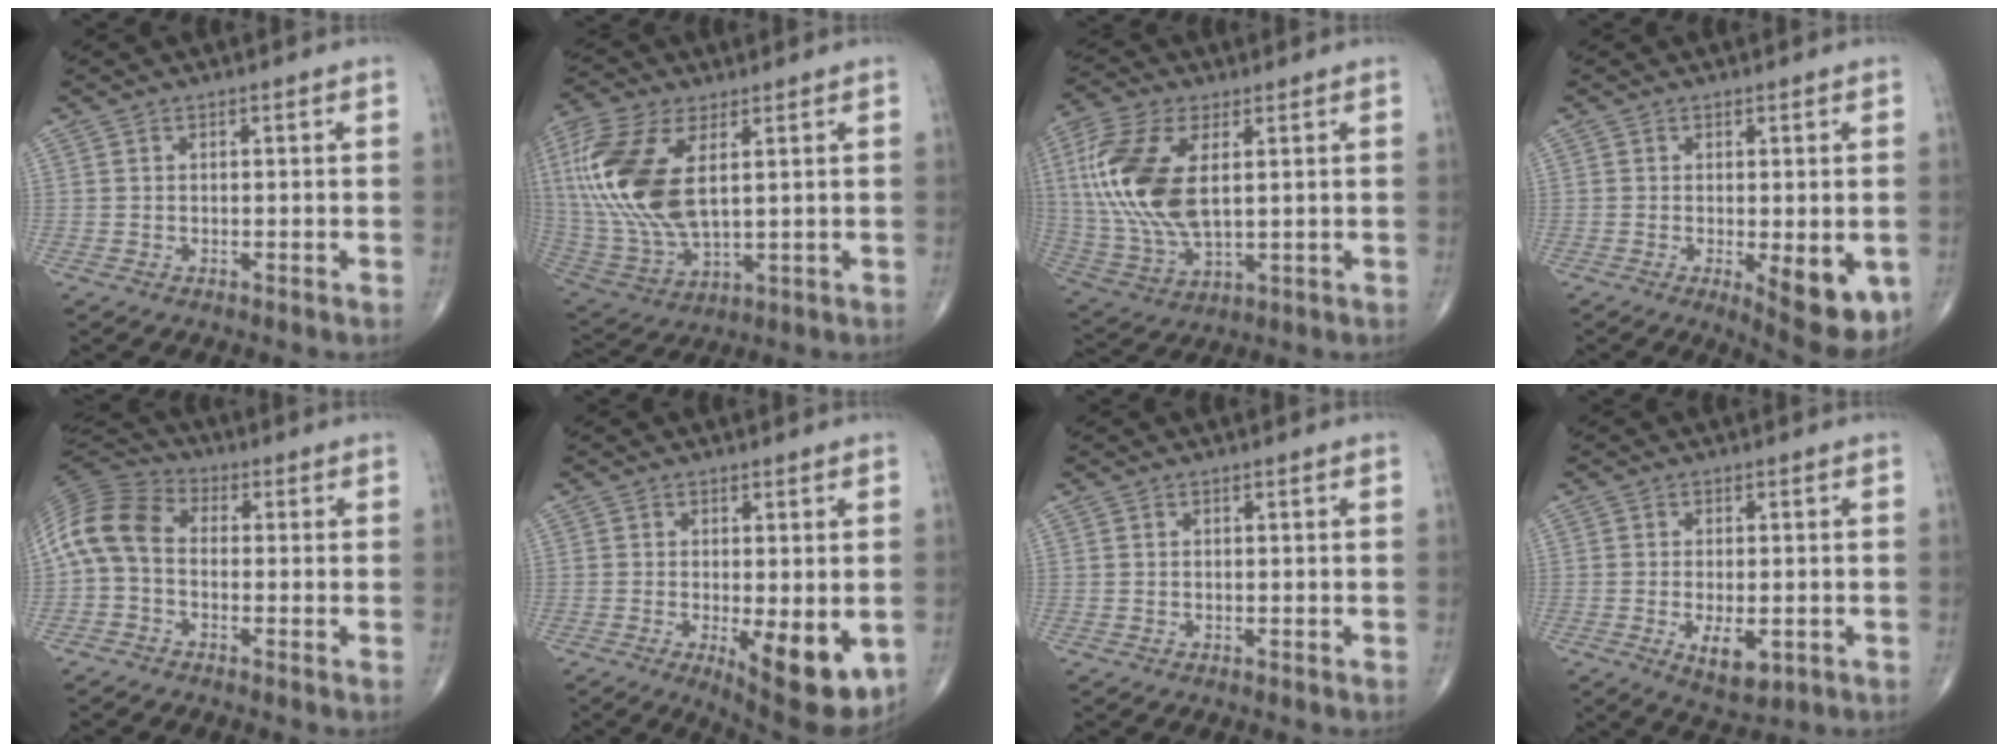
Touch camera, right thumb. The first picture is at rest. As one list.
[{"total": 19.9, "force": [4.3, 9.9, 16.7], "torque": [-0.383, -0.017, 0.086]}, {"total": 17.6, "force": [3.2, 8.9, 14.9], "torque": [-0.334, -0.009, 0.065]}, {"total": 9.9, "force": [-2.7, 3.5, 8.9], "torque": [-0.107, -0.020, -0.029]}, {"total": 9.8, "force": [-0.8, 6.8, 7.1], "torque": [-0.138, 0.027, -0.034]}, {"total": 11.5, "force": [-2.9, 4.0, 10.4], "torque": [-0.137, -0.024, -0.030]}, {"total": 0.0}, {"total": 6.3, "force": [-1.8, 3.0, 5.2], "torque": [-0.080, -0.010, -0.020]}]